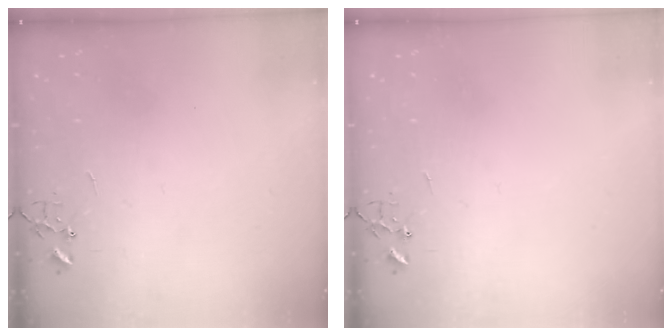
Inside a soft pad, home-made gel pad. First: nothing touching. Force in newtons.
{"total": 0.0}